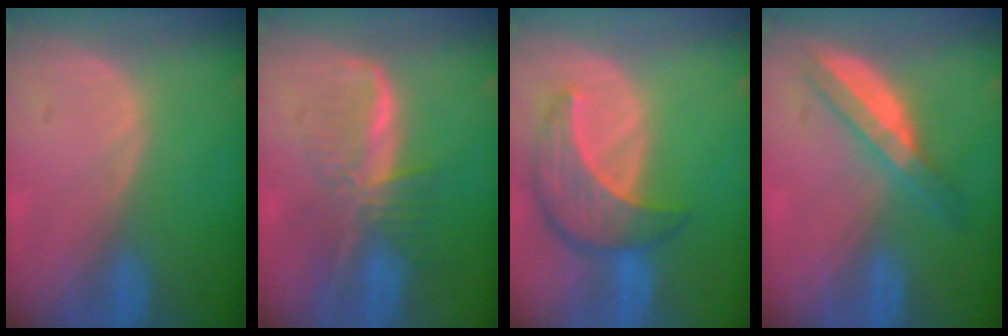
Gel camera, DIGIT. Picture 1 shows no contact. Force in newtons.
{"total": 8.1, "press": 7.0, "slide": 4.1}
{"total": 8.6, "press": 7.7, "slide": 3.7}
{"total": 6.2, "press": 5.4, "slide": 3.1}